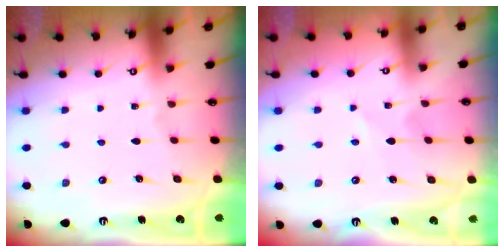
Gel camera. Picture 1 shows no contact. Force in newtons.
{"total": 1.4, "press": 1.4, "slide": 0.2}